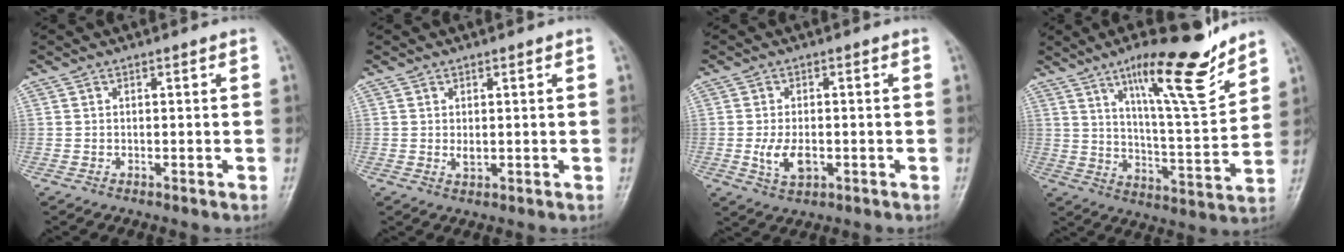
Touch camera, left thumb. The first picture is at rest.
{"total": 1.9, "force": [0.3, 1.2, 1.5], "torque": [-0.019, -0.005, 0.007]}
{"total": 5.5, "force": [-1.2, 3.2, 4.4], "torque": [-0.082, -0.003, -0.018]}
{"total": 17.9, "force": [11.8, 3.6, 12.9], "torque": [-0.173, -0.073, 0.193]}